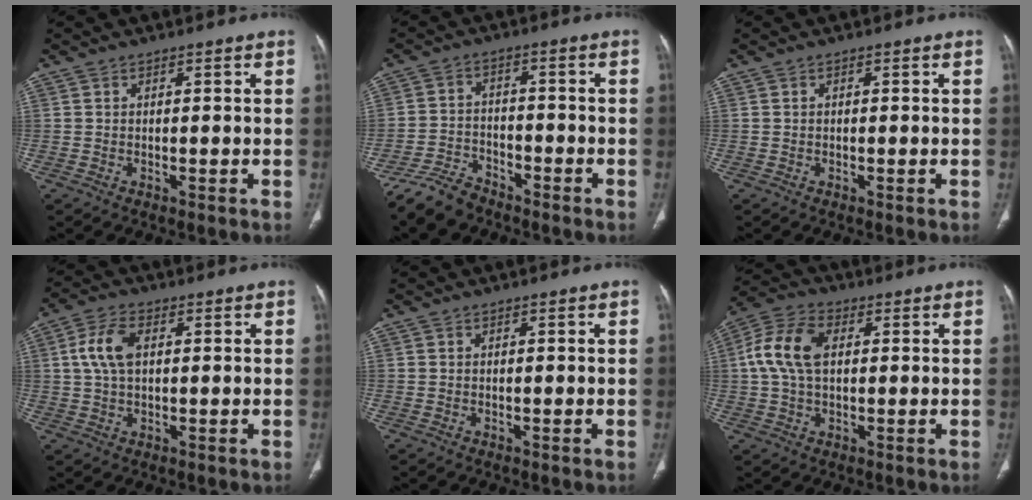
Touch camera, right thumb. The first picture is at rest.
{"total": 7.1, "force": [-6.1, 3.2, 1.8], "torque": [-0.037, 0.026, -0.118]}
{"total": 0.0}
{"total": 6.9, "force": [1.4, 3.9, 5.5], "torque": [-0.118, 0.011, 0.025]}
{"total": 0.0}
{"total": 10.2, "force": [1.6, 6.2, 7.9], "torque": [-0.168, 0.022, 0.027]}